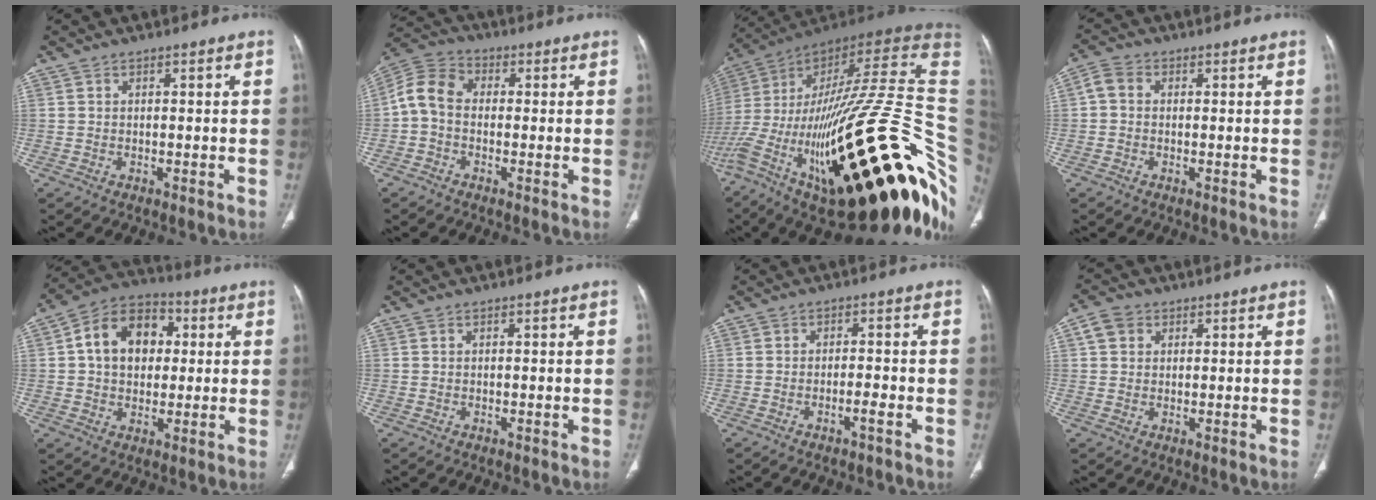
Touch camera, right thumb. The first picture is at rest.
{"total": 7.6, "force": [-0.5, 5.6, 5.2], "torque": [-0.090, 0.025, -0.026]}
{"total": 56.0, "force": [-13.7, 17.9, 51.2], "torque": [-0.764, 0.063, -0.223]}
{"total": 3.1, "force": [0.2, 2.5, 1.9], "torque": [-0.034, 0.009, -0.006]}
{"total": 13.4, "force": [2.3, 9.8, 8.9], "torque": [-0.109, 0.014, 0.029]}
{"total": 0.0}
{"total": 2.1, "force": [-1.3, 0.2, 1.6], "torque": [-0.031, 0.013, -0.023]}
{"total": 3.9, "force": [1.5, 3.2, 1.7], "torque": [-0.023, 0.004, 0.028]}